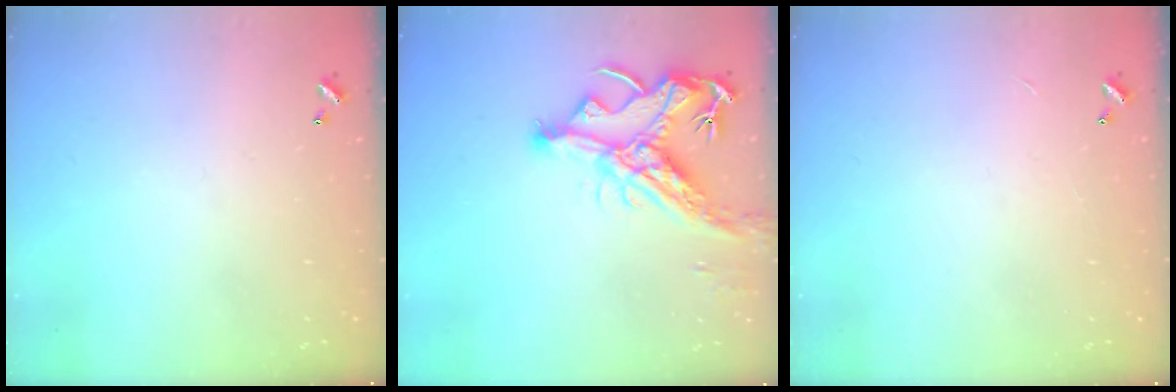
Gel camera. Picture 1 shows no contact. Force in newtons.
{"total": 14.5, "press": 14.4, "slide": 1.9}
{"total": 0.0}